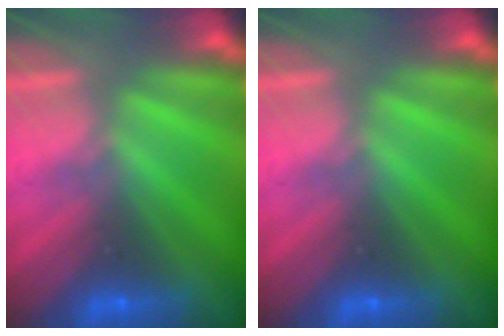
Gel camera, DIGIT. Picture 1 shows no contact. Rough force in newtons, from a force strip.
{"total": 0.0}